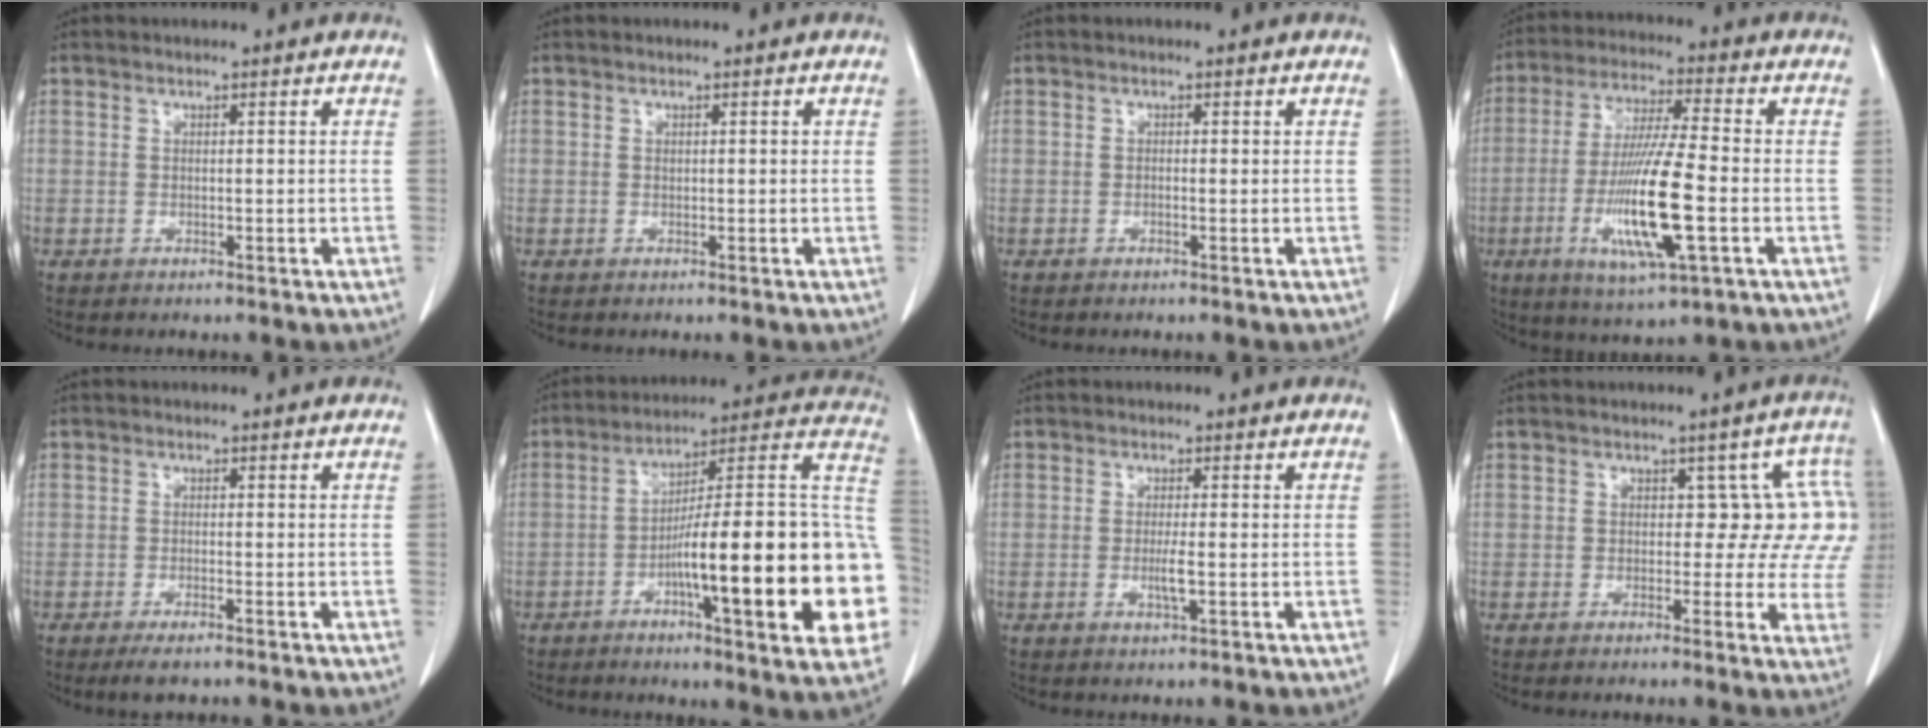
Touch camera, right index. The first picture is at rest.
{"total": 0.6, "force": [0.1, 0.3, 0.5], "torque": [-0.010, 0.005, 0.005]}
{"total": 0.0}
{"total": 14.5, "force": [-3.8, 1.1, 14.0], "torque": [-0.276, -0.021, -0.069]}
{"total": 2.6, "force": [-1.9, 0.4, 1.8], "torque": [-0.033, -0.005, -0.031]}
{"total": 27.5, "force": [-5.7, 2.9, 26.8], "torque": [-0.289, 0.012, -0.089]}
{"total": 2.3, "force": [-0.5, 0.1, 2.3], "torque": [-0.046, -0.005, -0.008]}
{"total": 7.5, "force": [1.3, 4.5, 5.9], "torque": [-0.034, 0.027, 0.008]}